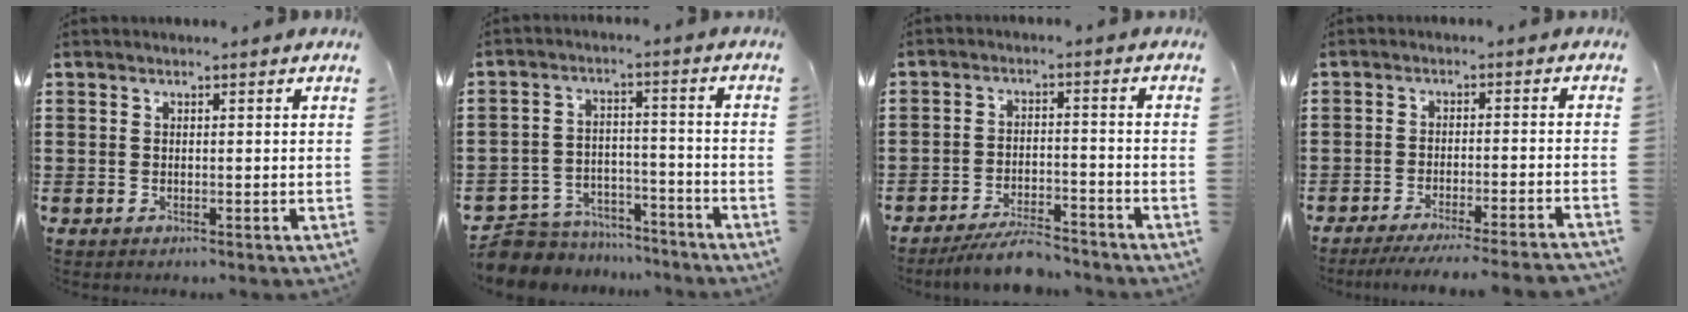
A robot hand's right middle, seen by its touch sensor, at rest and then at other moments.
{"total": 5.8, "force": [-5.6, 1.2, 0.0], "torque": [-0.010, 0.013, -0.117]}
{"total": 5.4, "force": [-5.0, 0.7, 2.0], "torque": [-0.036, 0.000, -0.095]}
{"total": 4.1, "force": [-3.7, -0.4, 1.8], "torque": [-0.028, -0.009, -0.071]}